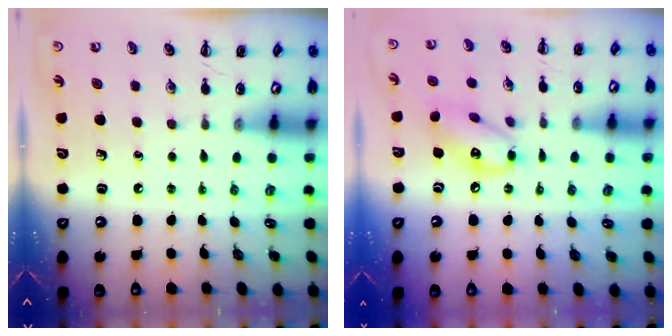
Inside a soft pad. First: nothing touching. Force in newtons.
{"total": 11.6, "press": 11.4, "slide": 2.1}